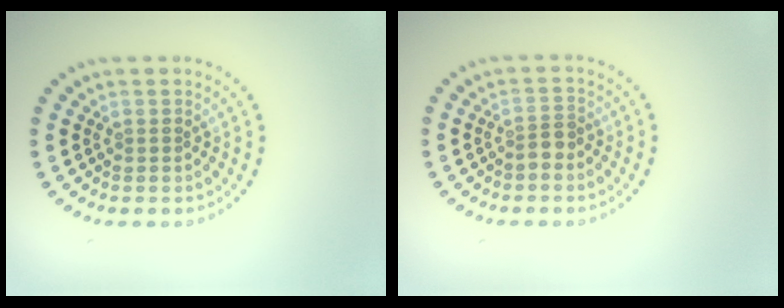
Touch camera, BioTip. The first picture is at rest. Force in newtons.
{"total": 1.6, "press": 1.3, "slide": 1.1}